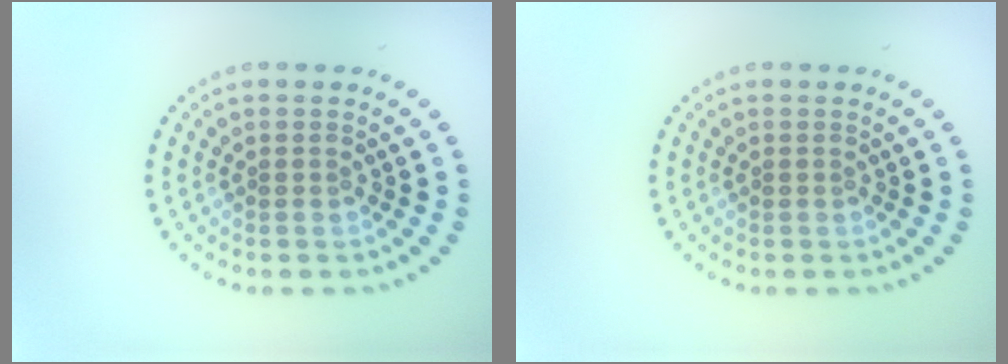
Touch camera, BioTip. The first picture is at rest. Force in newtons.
{"total": 0.0}